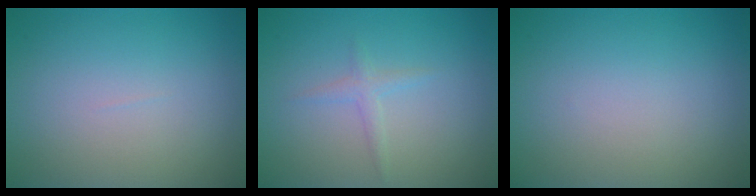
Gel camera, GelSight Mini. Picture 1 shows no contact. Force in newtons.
{"total": 1.2, "press": 1.2, "slide": 0.0}
{"total": 0.0}